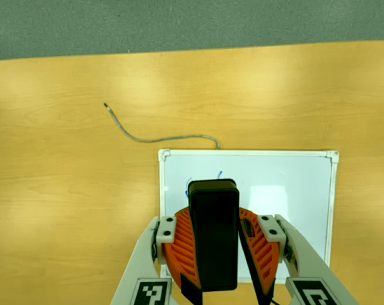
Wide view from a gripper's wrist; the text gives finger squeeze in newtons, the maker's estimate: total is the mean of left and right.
{"total": 9.3, "left": 9.4, "right": 9.1}